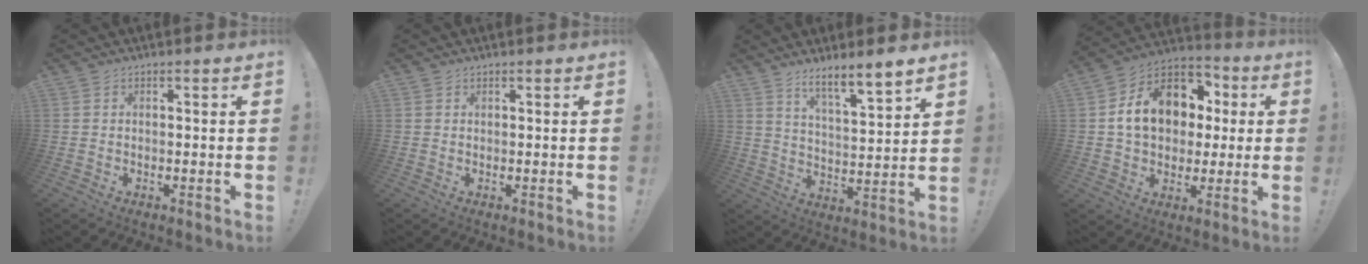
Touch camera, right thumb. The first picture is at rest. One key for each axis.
{"total": 0.6, "fx": 0.6, "fy": 0.2, "fz": 0.1, "tx": 0.006, "ty": -0.003, "tz": 0.010}
{"total": 9.0, "fx": 7.4, "fy": 0.6, "fz": 5.2, "tx": -0.085, "ty": -0.056, "tz": 0.125}
{"total": 17.3, "fx": 3.4, "fy": 13.2, "fz": 10.6, "tx": -0.154, "ty": 0.005, "tz": 0.074}